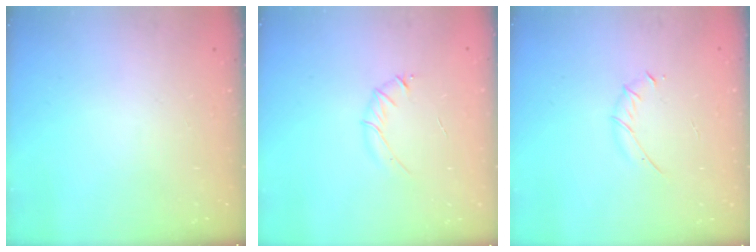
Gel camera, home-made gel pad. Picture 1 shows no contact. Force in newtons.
{"total": 3.4, "press": 3.3, "slide": 1.0}
{"total": 4.6, "press": 4.4, "slide": 1.2}